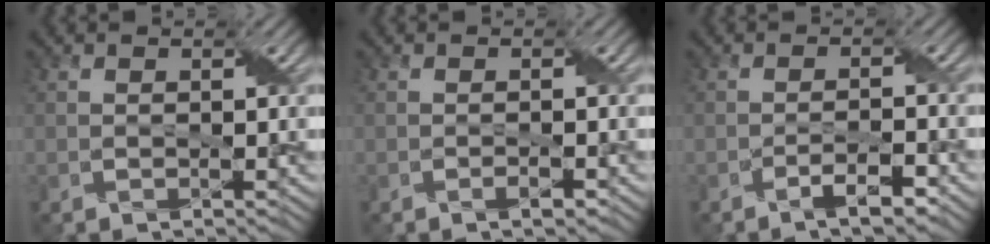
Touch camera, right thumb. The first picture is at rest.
{"total": 1.0, "force": [-0.6, 0.1, 0.7], "torque": [-0.013, 0.002, -0.009]}
{"total": 2.9, "force": [-2.1, 0.4, 2.0], "torque": [-0.038, 0.008, -0.040]}